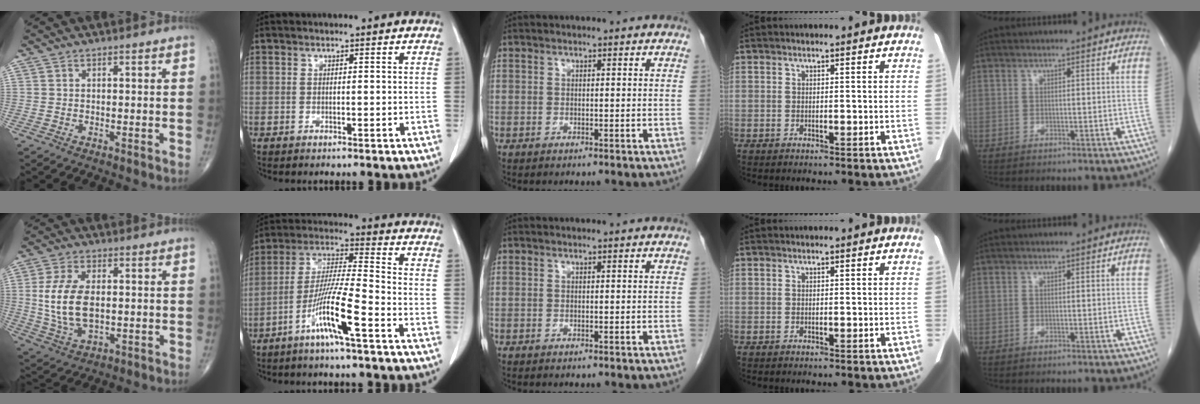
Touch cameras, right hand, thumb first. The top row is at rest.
{"thumb": {"total": 11.2, "force": [0.2, 6.2, 9.3], "torque": [-0.193, -0.004, 0.010]}, "index": {"total": 10.7, "force": [-5.6, -0.2, 9.1], "torque": [-0.178, -0.004, -0.110]}}